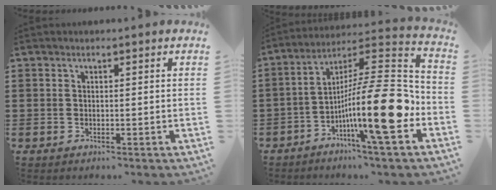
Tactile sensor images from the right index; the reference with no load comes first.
{"total": 17.2, "force": [-4.9, 2.7, 16.2], "torque": [-0.277, -0.012, -0.084]}